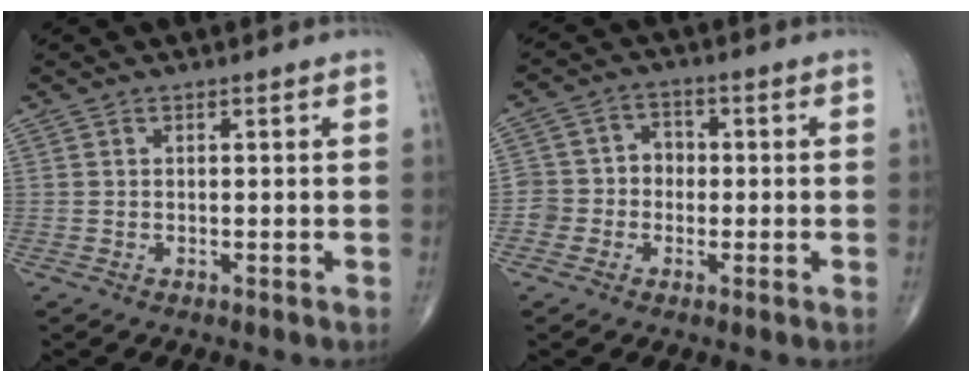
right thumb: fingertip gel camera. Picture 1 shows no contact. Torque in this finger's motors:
{"motor_torque": [0.28, 0.03, 0.32, -0.09, -0.02]}